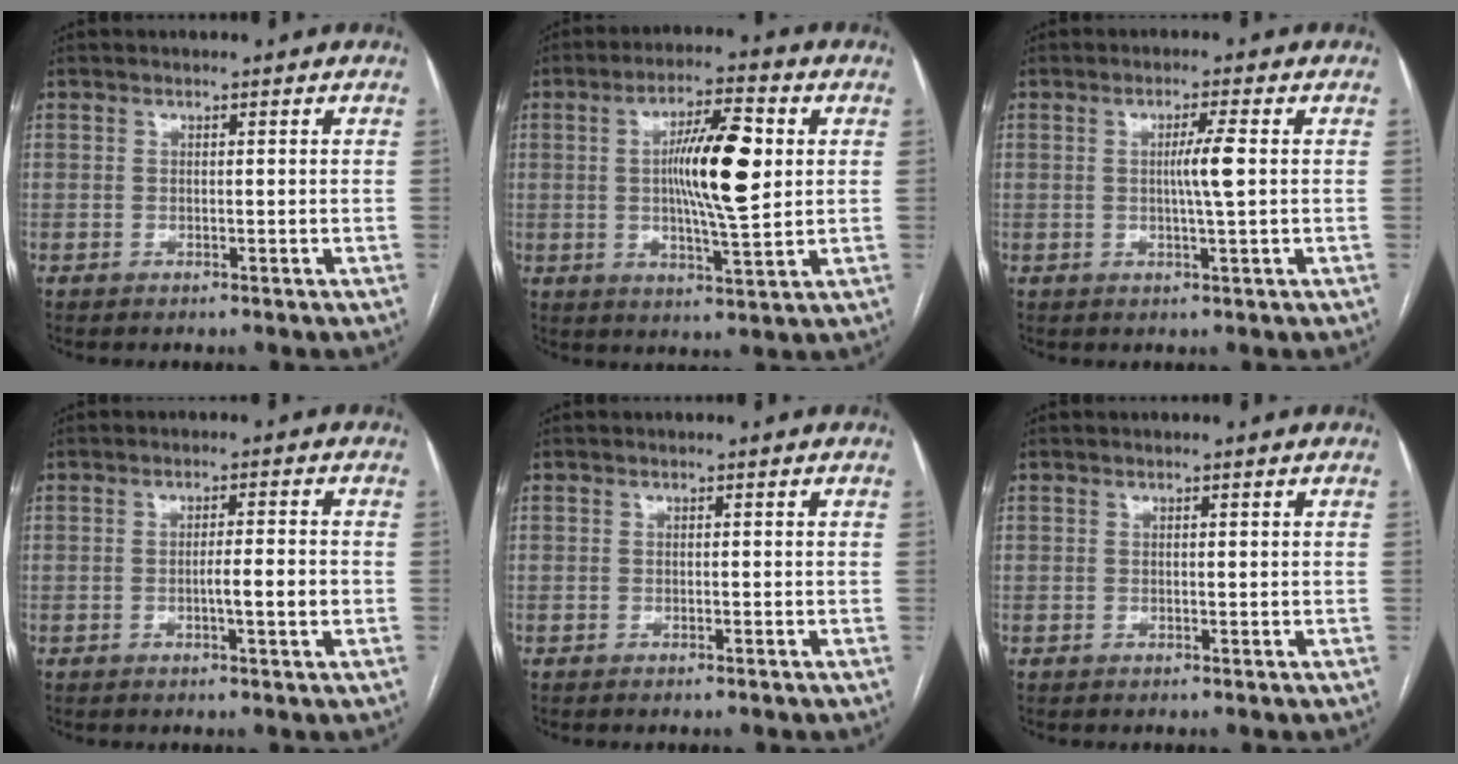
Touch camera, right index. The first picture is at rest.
{"total": 12.0, "force": [1.7, 1.8, 11.7], "torque": [-0.200, 0.006, 0.027]}
{"total": 3.8, "force": [0.3, -0.5, 3.8], "torque": [-0.070, -0.003, 0.005]}
{"total": 4.0, "force": [-0.9, 0.1, 3.8], "torque": [-0.059, 0.000, -0.015]}
{"total": 0.6, "force": [-0.5, 0.0, 0.4], "torque": [-0.013, -0.002, -0.006]}
{"total": 0.0}